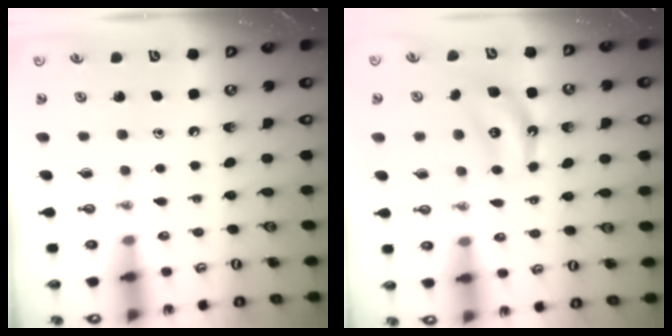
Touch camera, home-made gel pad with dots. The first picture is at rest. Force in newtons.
{"total": 5.9, "press": 5.9, "slide": 0.9}